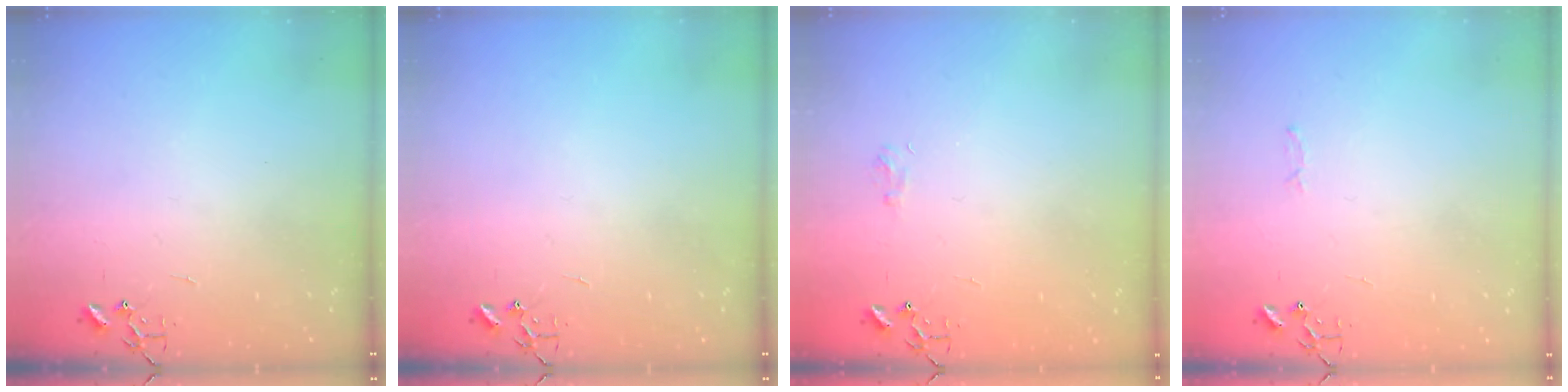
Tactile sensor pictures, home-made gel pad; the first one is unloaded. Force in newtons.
{"total": 0.0}
{"total": 5.6, "press": 5.6, "slide": 0.7}
{"total": 2.8, "press": 2.8, "slide": 0.4}